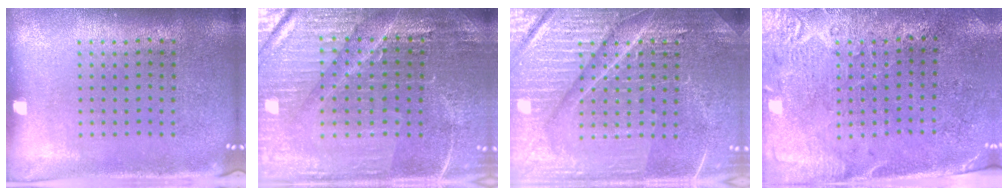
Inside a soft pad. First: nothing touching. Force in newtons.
{"total": 3.8, "press": 3.8, "slide": 0.7}
{"total": 5.7, "press": 5.6, "slide": 0.7}
{"total": 2.7, "press": 2.4, "slide": 1.2}